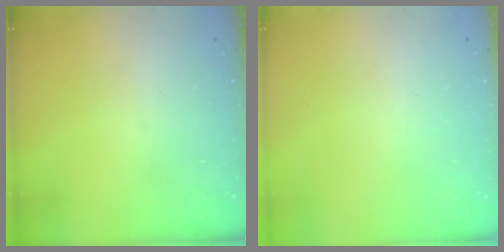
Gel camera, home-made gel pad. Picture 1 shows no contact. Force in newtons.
{"total": 0.0}